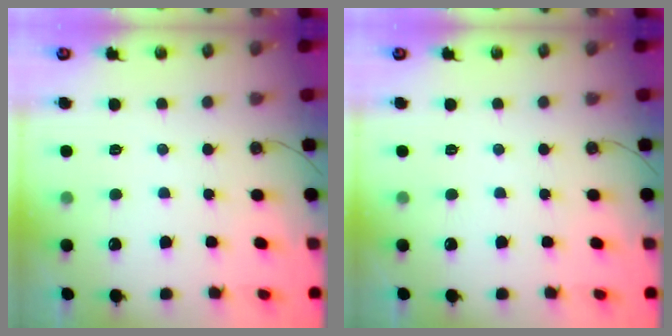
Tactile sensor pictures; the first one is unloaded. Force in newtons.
{"total": 0.0}